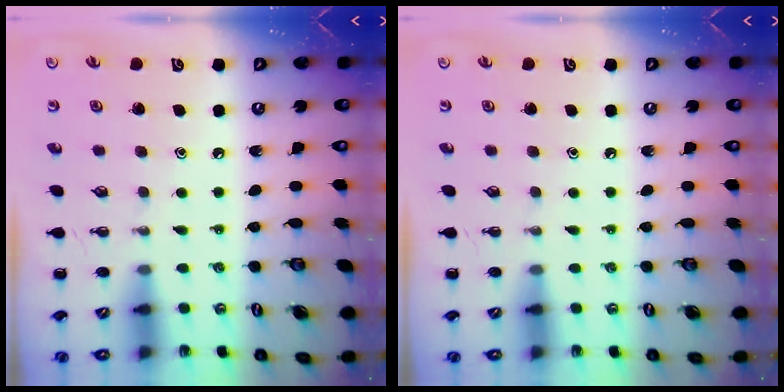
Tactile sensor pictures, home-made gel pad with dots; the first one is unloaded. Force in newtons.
{"total": 0.0}